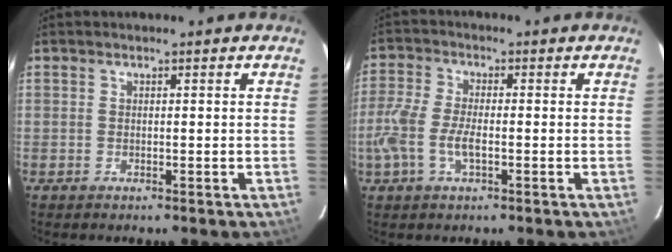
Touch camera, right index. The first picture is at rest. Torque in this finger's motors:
{"motor_torque": [0.84, -0.55, 0.55, 0.17]}